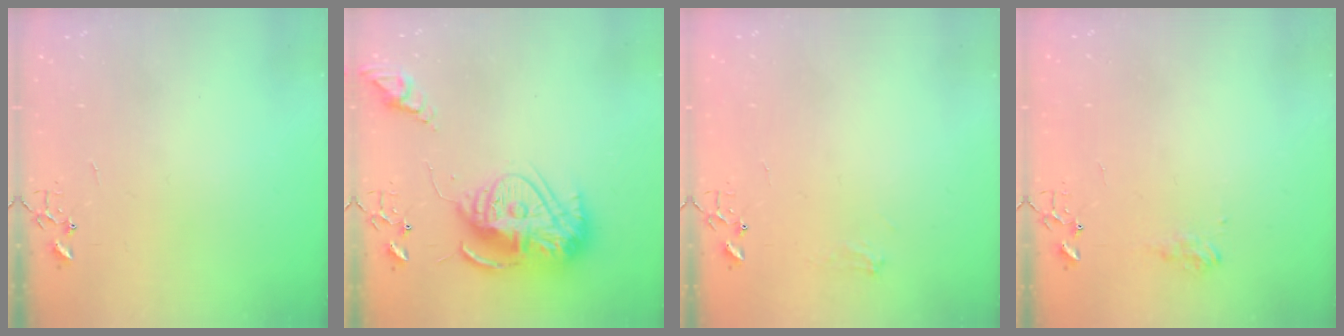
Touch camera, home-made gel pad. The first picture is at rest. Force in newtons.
{"total": 17.0, "press": 16.9, "slide": 1.5}
{"total": 5.3, "press": 5.3, "slide": 0.6}
{"total": 7.7, "press": 7.7, "slide": 0.4}